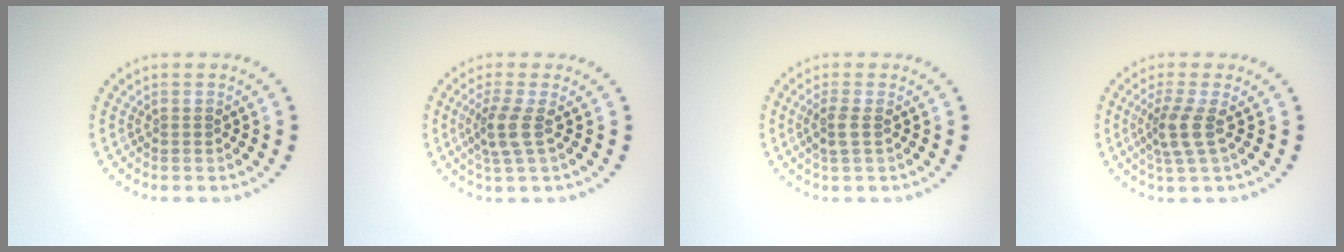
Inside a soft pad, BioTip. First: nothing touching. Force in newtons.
{"total": 2.6, "press": 2.0, "slide": 1.7}
{"total": 1.6, "press": 1.4, "slide": 0.7}
{"total": 2.6, "press": 1.9, "slide": 1.7}